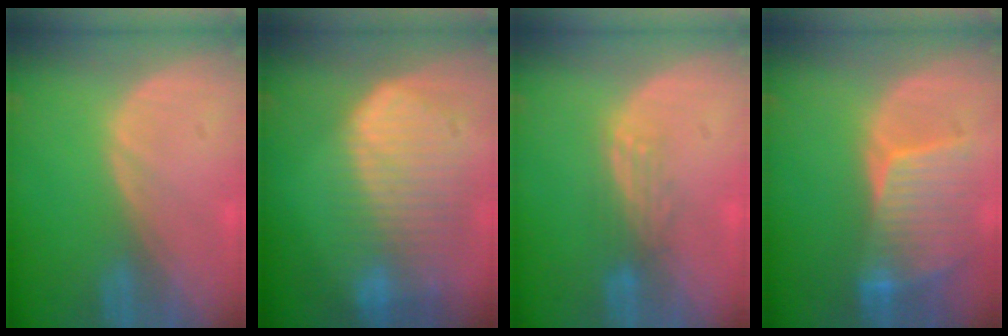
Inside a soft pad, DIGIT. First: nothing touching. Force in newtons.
{"total": 10.3, "press": 8.8, "slide": 5.2}
{"total": 2.9, "press": 2.7, "slide": 1.1}
{"total": 8.4, "press": 7.7, "slide": 3.4}